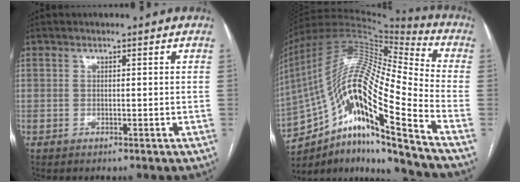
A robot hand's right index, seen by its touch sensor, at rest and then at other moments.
{"total": 22.2, "force": [-13.1, 1.8, 17.8], "torque": [-0.353, 0.018, -0.236]}